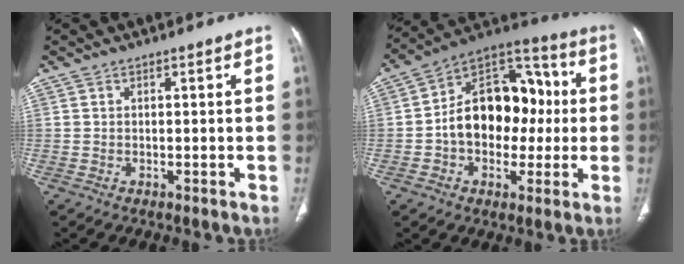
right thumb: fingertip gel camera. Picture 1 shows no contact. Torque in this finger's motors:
{"motor_torque": [2.41, 2.58, 1.68, -0.74, 0.14]}